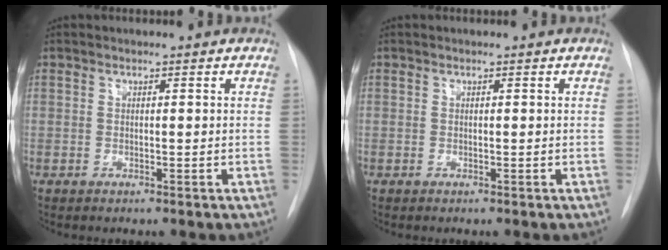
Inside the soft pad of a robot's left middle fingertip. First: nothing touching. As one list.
[{"total": 0.0}]